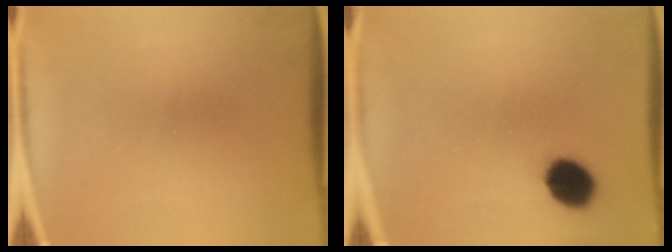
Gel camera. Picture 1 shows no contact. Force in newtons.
{"total": 8.7}